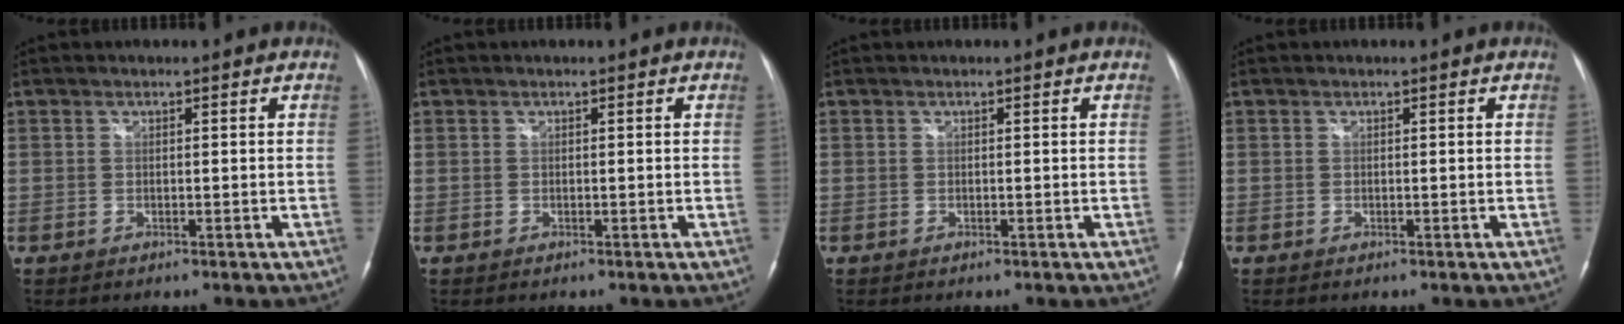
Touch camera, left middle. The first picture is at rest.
{"total": 0.0}
{"total": 0.0}
{"total": 0.0}